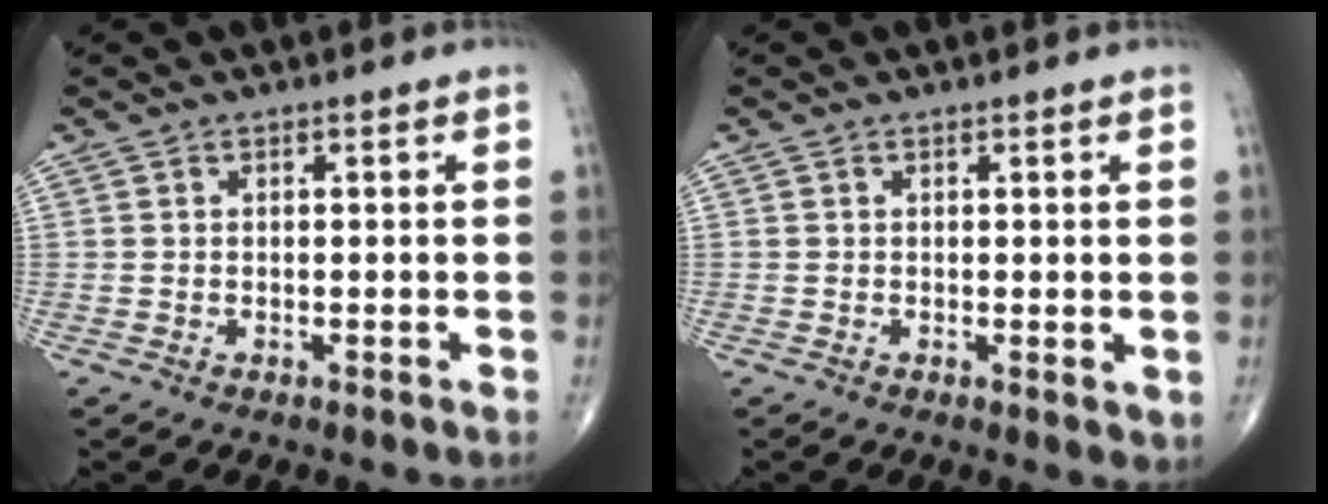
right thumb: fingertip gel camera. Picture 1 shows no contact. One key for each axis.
{"total": 1.7, "fx": 0.2, "fy": 0.8, "fz": 1.5, "tx": -0.021, "ty": -0.008, "tz": 0.001}